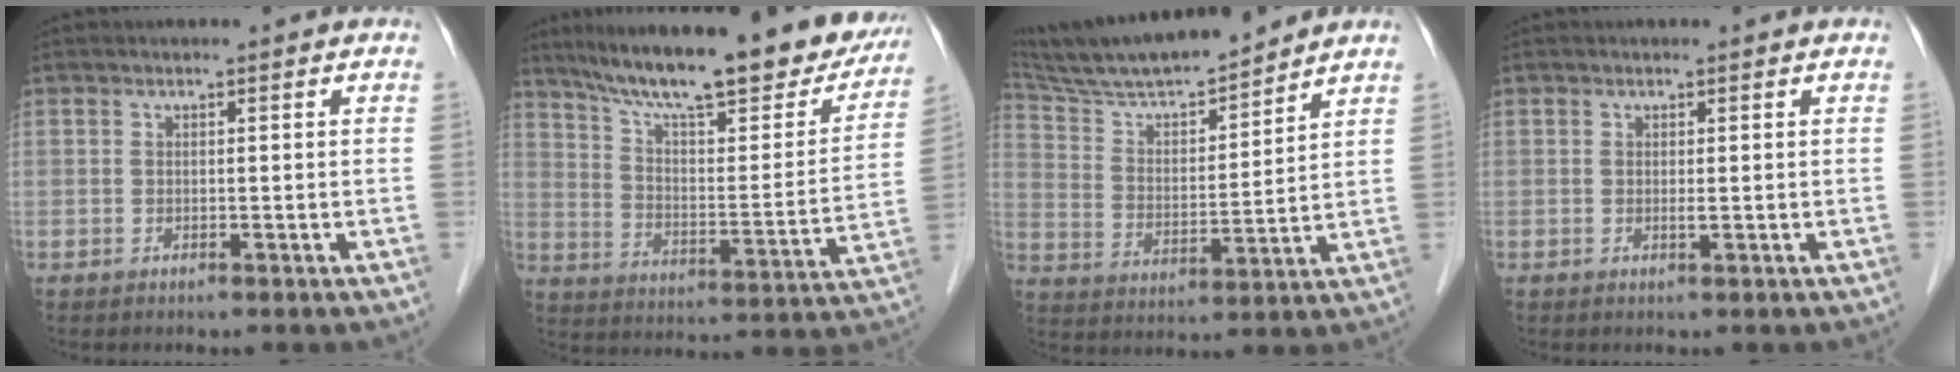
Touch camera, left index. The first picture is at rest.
{"total": 27.3, "force": [22.2, 5.6, 14.9], "torque": [-0.225, -0.015, 0.304]}
{"total": 16.1, "force": [14.5, 1.6, 6.8], "torque": [-0.126, 0.009, 0.255]}
{"total": 0.5, "force": [0.1, 0.0, 0.5], "torque": [-0.015, -0.002, 0.002]}